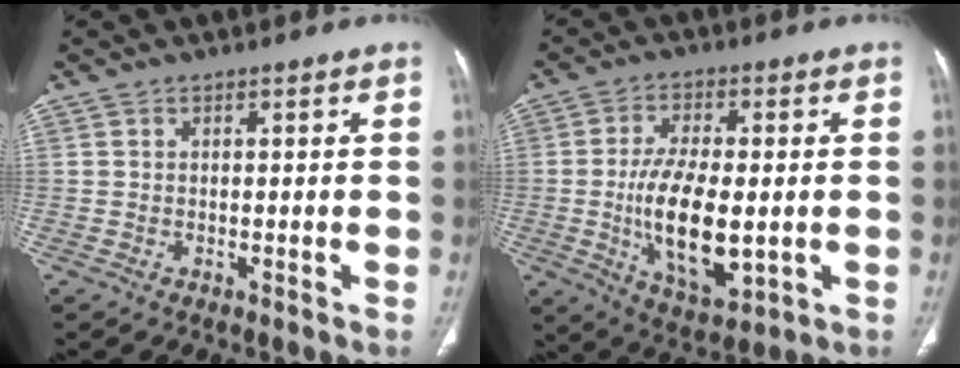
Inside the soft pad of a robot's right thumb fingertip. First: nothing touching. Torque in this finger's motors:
{"motor_torque": [2.60, 2.41, 1.59, 0.08, 0.47]}